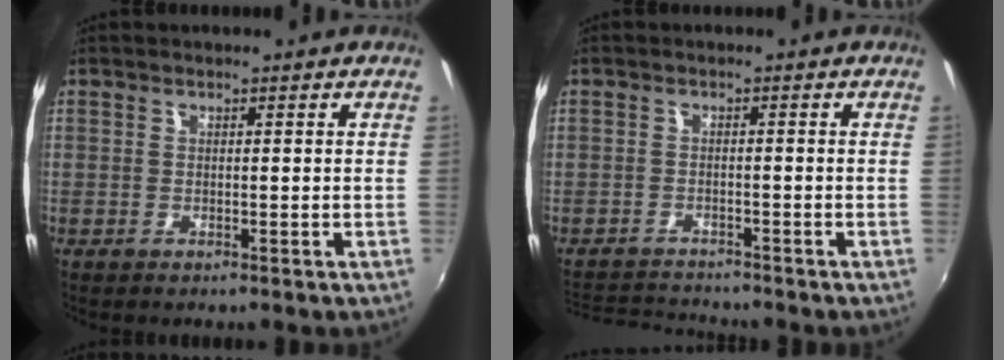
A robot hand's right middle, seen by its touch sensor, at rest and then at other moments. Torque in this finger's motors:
{"motor_torque": [-1.83, -0.29, -1.05, -0.21]}